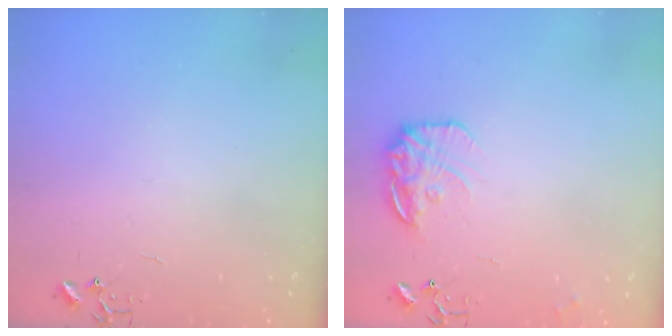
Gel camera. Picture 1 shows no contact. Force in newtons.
{"total": 13.7, "press": 13.7, "slide": 0.9}